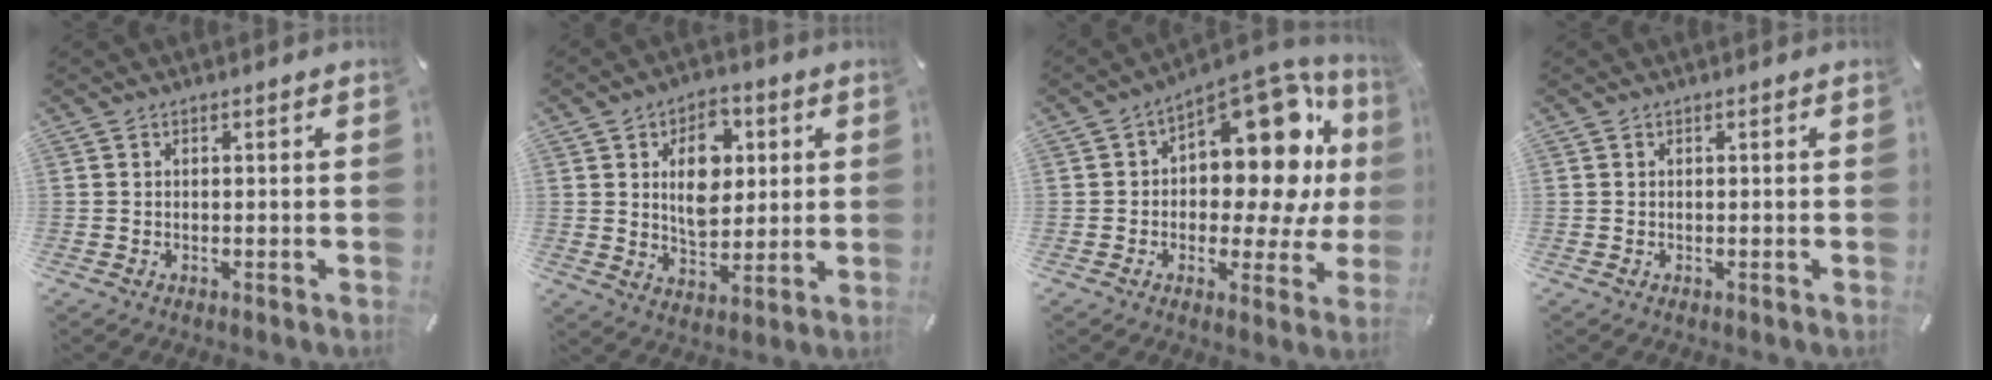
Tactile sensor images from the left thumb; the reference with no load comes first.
{"total": 11.3, "force": [3.1, 8.0, 7.3], "torque": [-0.102, 0.001, 0.052]}
{"total": 19.0, "force": [5.8, 10.9, 14.5], "torque": [-0.169, -0.065, 0.094]}
{"total": 0.0}